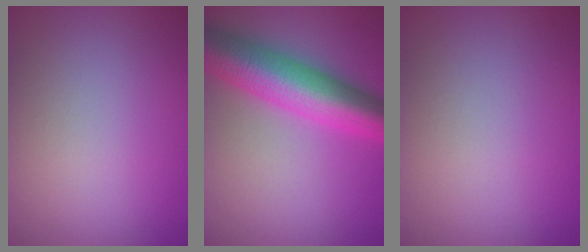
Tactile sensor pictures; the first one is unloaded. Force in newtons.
{"total": 9.2, "press": 9.2, "slide": 0.3}
{"total": 0.0}